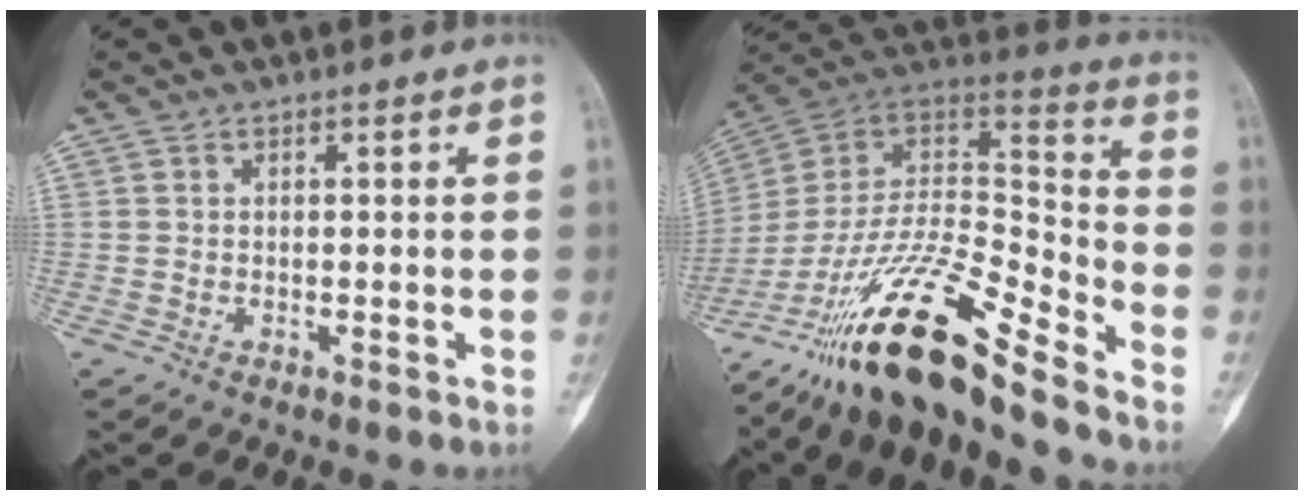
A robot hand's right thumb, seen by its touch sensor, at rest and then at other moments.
{"total": 24.2, "force": [-17.7, 5.0, 15.7], "torque": [-0.303, 0.070, -0.320]}